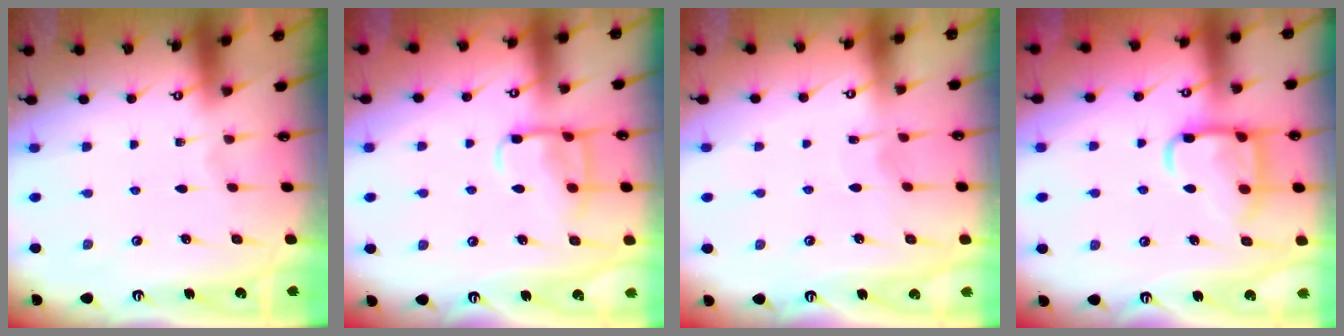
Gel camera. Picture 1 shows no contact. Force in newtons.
{"total": 10.6, "press": 10.5, "slide": 1.1}
{"total": 4.5, "press": 4.5, "slide": 0.4}
{"total": 14.1, "press": 14.1, "slide": 1.5}